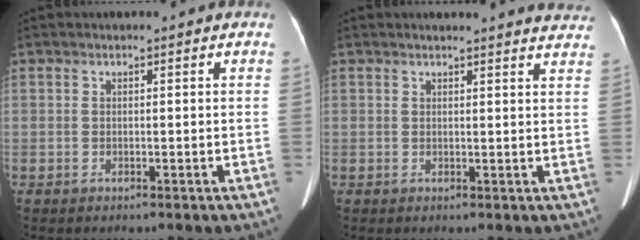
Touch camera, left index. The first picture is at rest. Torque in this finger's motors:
{"motor_torque": [0.76, -1.16, 0.05, 0.03]}